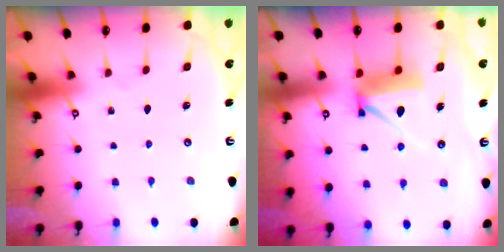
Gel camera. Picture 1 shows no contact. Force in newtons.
{"total": 8.9, "press": 8.9, "slide": 0.8}